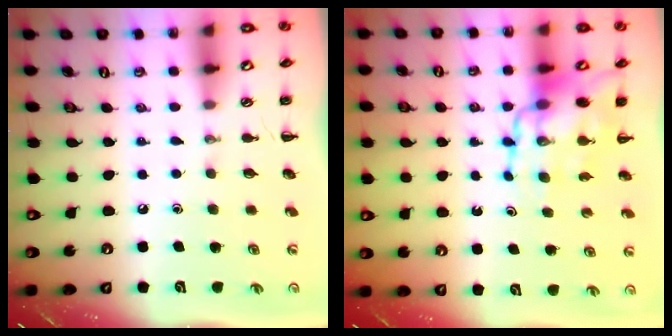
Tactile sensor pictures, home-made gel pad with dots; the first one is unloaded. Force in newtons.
{"total": 12.1, "press": 11.7, "slide": 3.0}